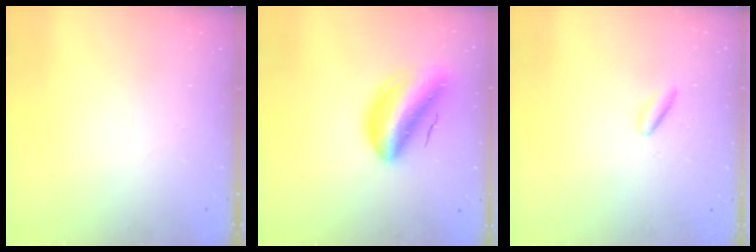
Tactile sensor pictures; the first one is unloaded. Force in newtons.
{"total": 11.2, "press": 10.6, "slide": 3.7}
{"total": 1.6, "press": 1.5, "slide": 0.7}